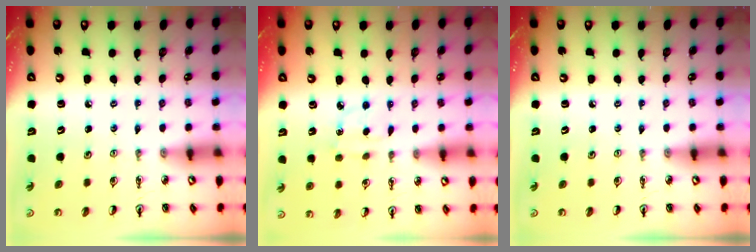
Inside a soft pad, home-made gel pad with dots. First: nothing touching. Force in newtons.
{"total": 4.5, "press": 4.5, "slide": 0.6}
{"total": 0.0}